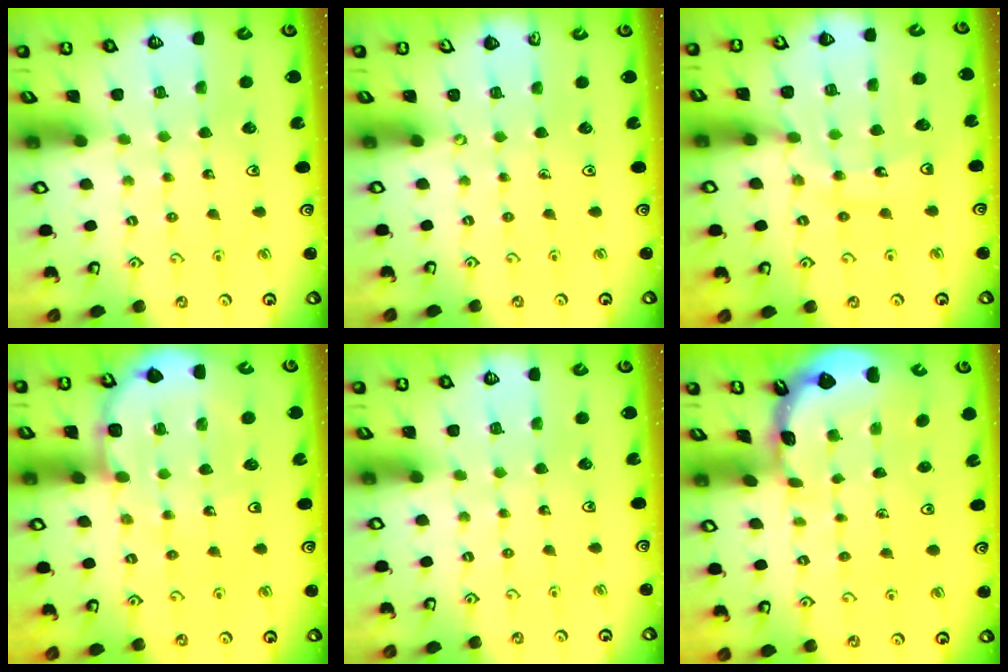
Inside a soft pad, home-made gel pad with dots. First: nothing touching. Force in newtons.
{"total": 0.0}
{"total": 14.0, "press": 13.5, "slide": 3.5}
{"total": 8.0, "press": 7.4, "slide": 2.9}
{"total": 0.0}
{"total": 1.6, "press": 1.5, "slide": 0.1}